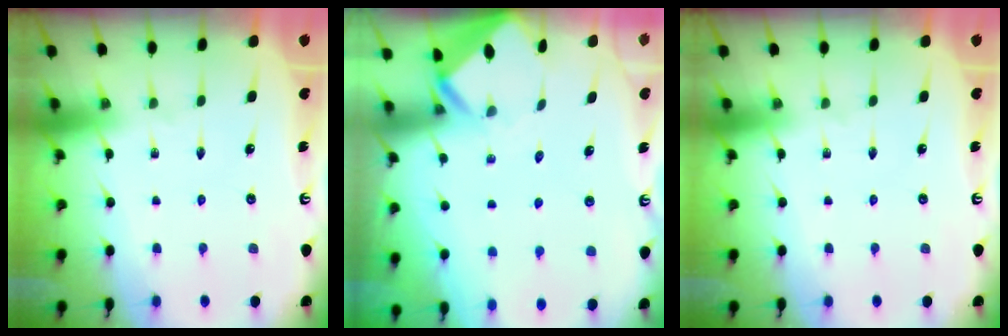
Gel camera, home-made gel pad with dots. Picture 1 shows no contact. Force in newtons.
{"total": 2.7, "press": 2.7, "slide": 0.2}
{"total": 0.0}